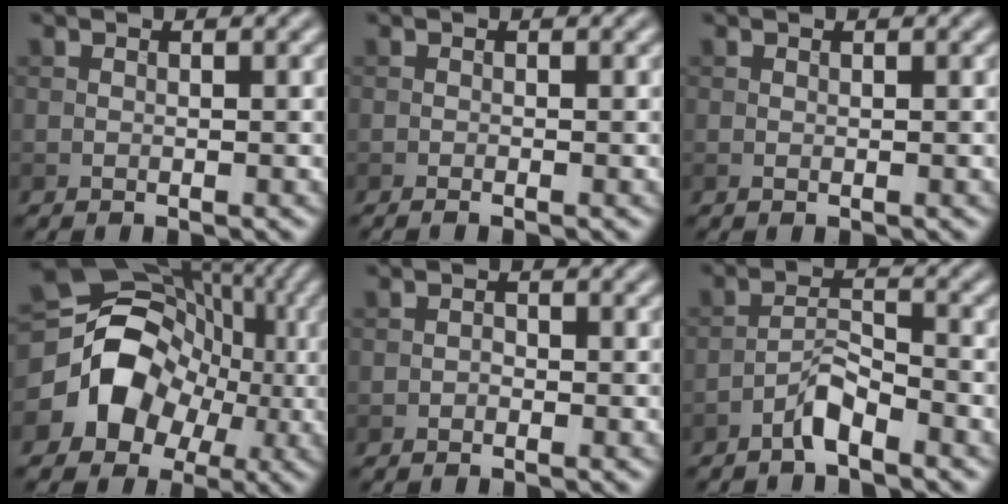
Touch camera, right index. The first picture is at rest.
{"total": 0.6, "force": [-0.4, 0.1, 0.5], "torque": [-0.009, -0.002, -0.008]}
{"total": 0.0}
{"total": 10.9, "force": [-1.7, 9.3, 5.4], "torque": [-0.085, -0.003, -0.054]}
{"total": 0.6, "force": [-0.3, 0.4, 0.2], "torque": [-0.001, 0.000, -0.006]}
{"total": 2.7, "force": [-2.1, 0.6, 1.6], "torque": [-0.030, 0.010, -0.043]}